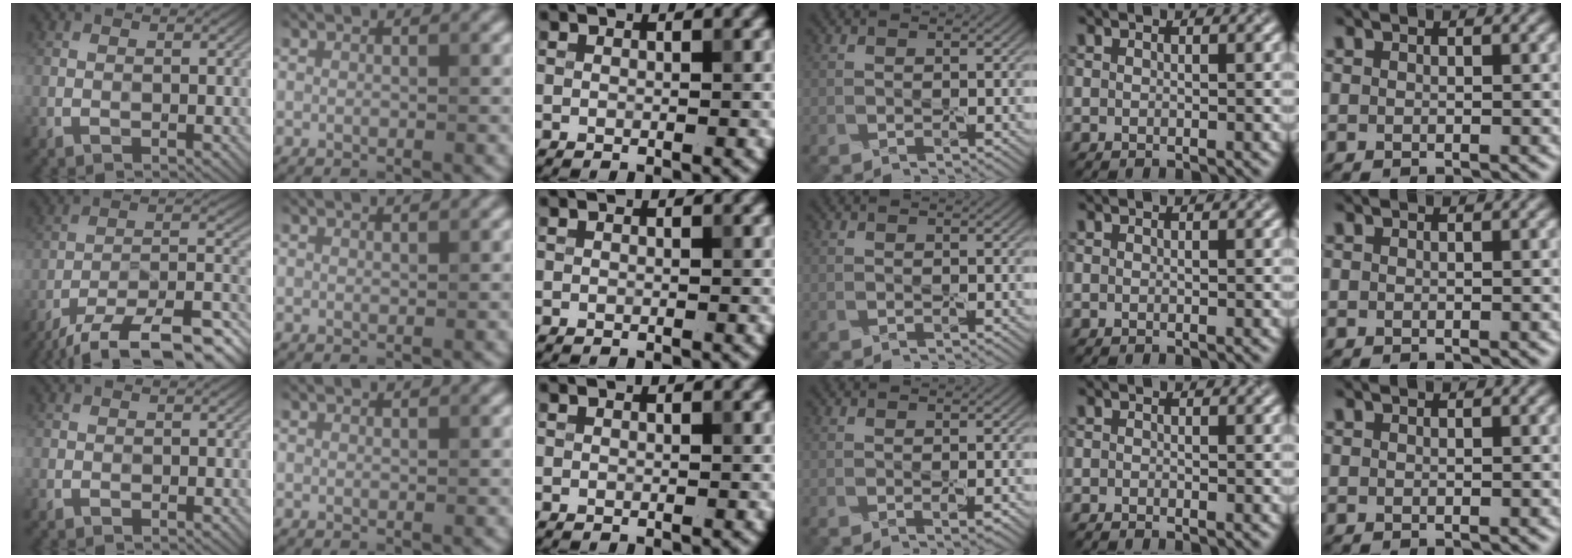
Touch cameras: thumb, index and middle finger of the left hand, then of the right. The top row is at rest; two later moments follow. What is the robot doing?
{"motion": "peel", "object": "cling film"}